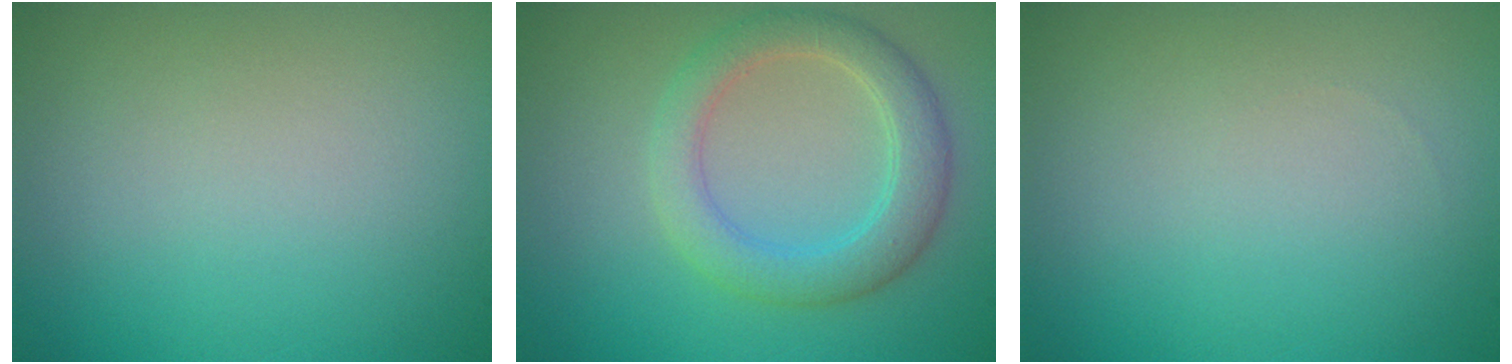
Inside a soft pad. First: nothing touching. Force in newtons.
{"total": 4.0, "press": 4.0, "slide": 0.3}
{"total": 0.0}